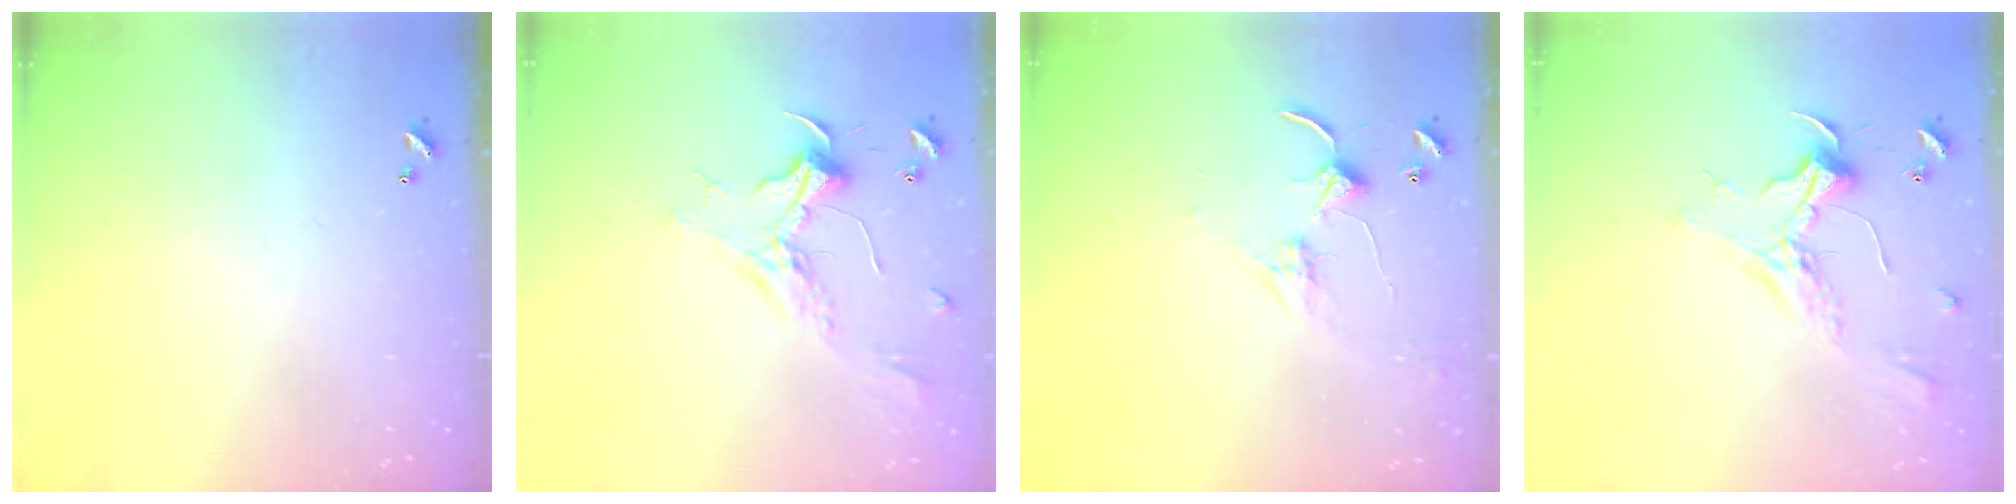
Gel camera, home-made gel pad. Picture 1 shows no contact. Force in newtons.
{"total": 2.4, "press": 2.3, "slide": 0.8}
{"total": 2.8, "press": 2.8, "slide": 0.4}
{"total": 2.3, "press": 2.2, "slide": 0.9}